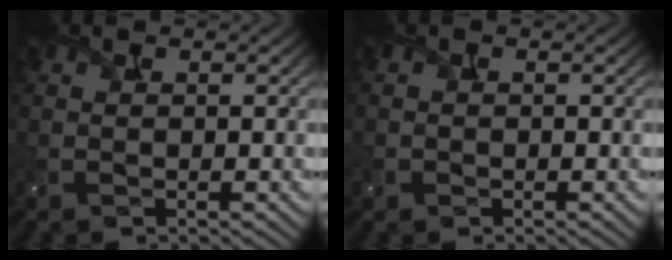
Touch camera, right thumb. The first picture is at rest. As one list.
[{"total": 0.7, "force": [-0.3, 0.7, 0.1], "torque": [0.003, -0.003, -0.007]}]